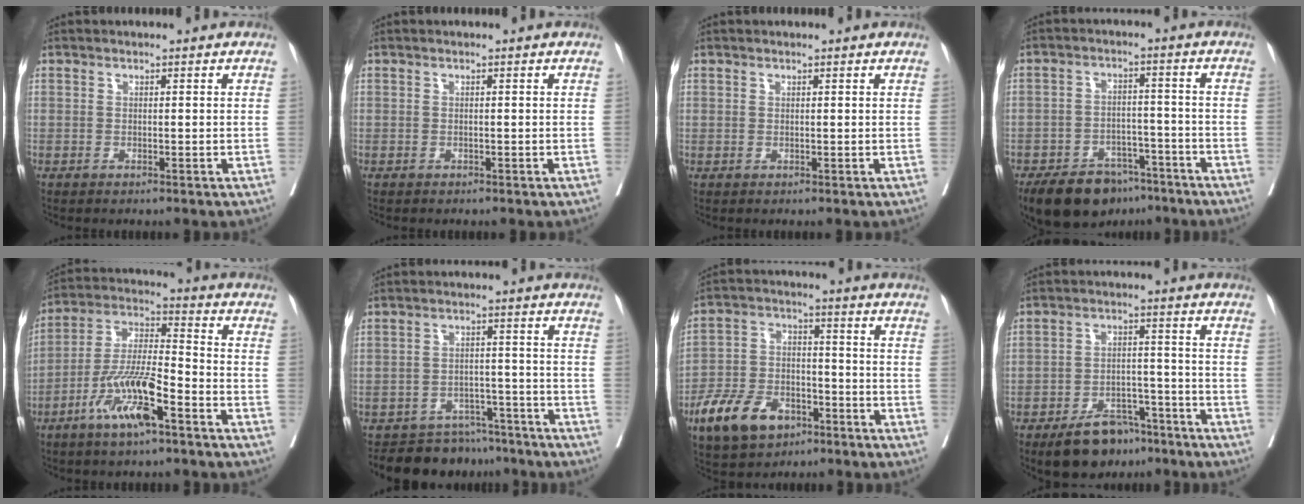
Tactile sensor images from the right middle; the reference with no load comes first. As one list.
[{"total": 0.0}, {"total": 0.6, "force": [0.3, 0.5, 0.0], "torque": [0.009, 0.003, 0.002]}, {"total": 12.3, "force": [-9.4, 6.1, 5.0], "torque": [-0.076, 0.003, -0.148]}, {"total": 11.6, "force": [-6.1, 1.9, 9.6], "torque": [-0.195, -0.008, -0.119]}, {"total": 8.4, "force": [-7.6, 3.6, 0.2], "torque": [0.013, 0.019, -0.109]}, {"total": 11.1, "force": [-6.5, 6.4, 6.3], "torque": [-0.128, 0.004, -0.113]}, {"total": 9.4, "force": [-7.1, 4.6, 4.2], "torque": [-0.063, 0.002, -0.115]}]